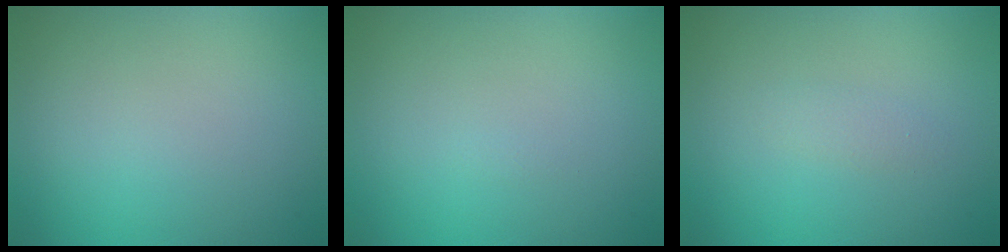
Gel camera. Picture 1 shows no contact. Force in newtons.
{"total": 0.0}
{"total": 0.9, "press": 0.9, "slide": 0.0}